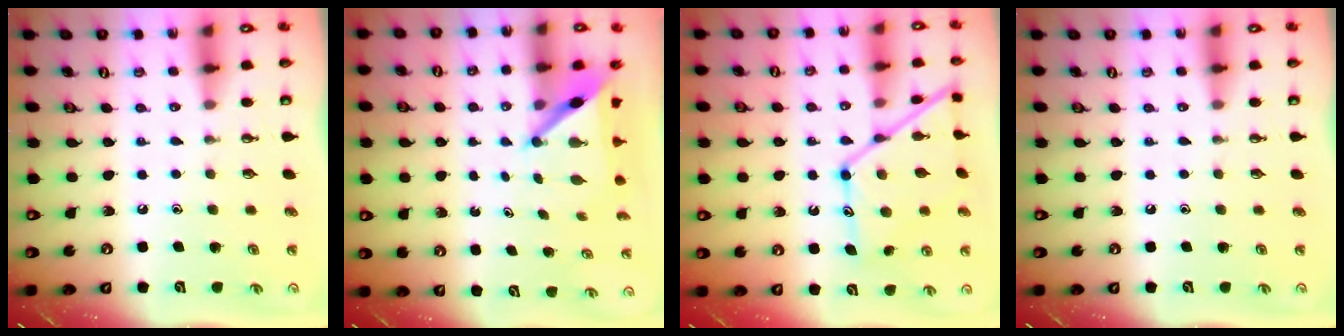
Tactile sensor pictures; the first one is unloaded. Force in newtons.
{"total": 5.5, "press": 5.5, "slide": 0.2}
{"total": 15.6, "press": 15.5, "slide": 1.3}
{"total": 0.0}